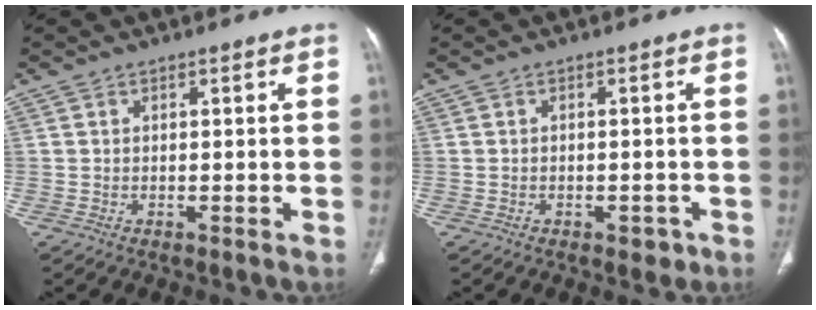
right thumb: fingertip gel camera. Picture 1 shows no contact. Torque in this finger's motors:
{"motor_torque": [0.12, 0.31, -0.23, 0.07, 0.01]}